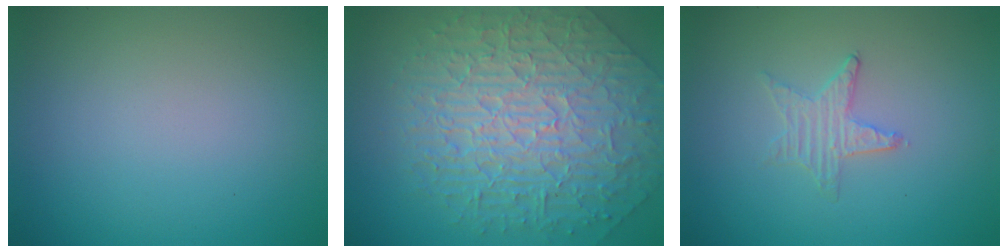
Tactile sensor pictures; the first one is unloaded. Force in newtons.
{"total": 8.8, "press": 6.6, "slide": 5.8}
{"total": 0.9, "press": 0.9, "slide": 0.2}